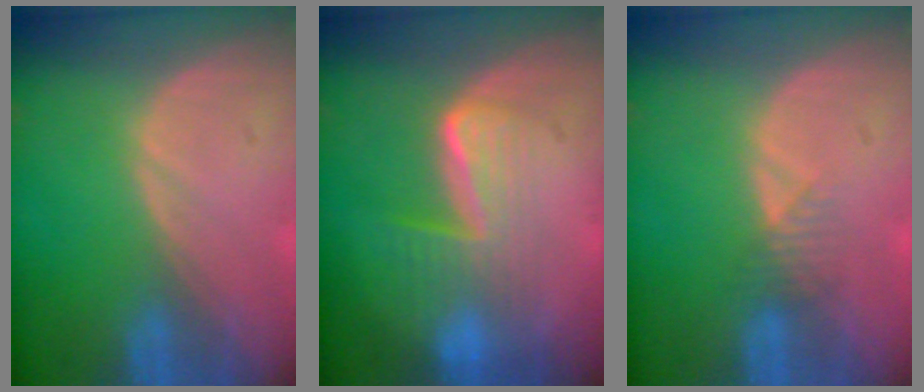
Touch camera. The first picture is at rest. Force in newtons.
{"total": 6.6, "press": 5.9, "slide": 3.0}
{"total": 1.9, "press": 1.6, "slide": 1.0}